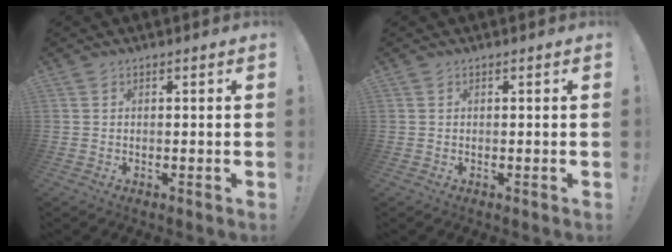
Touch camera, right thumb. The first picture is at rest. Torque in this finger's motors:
{"motor_torque": [0.00, 0.00, -0.03, 0.03, 0.00]}